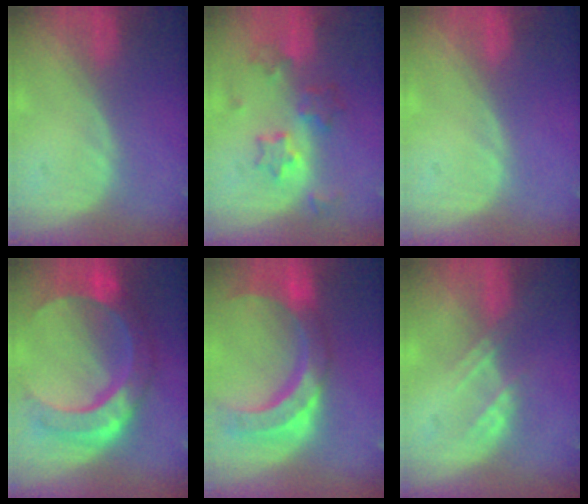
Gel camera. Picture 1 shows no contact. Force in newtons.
{"total": 7.0, "press": 6.2, "slide": 3.2}
{"total": 0.0}
{"total": 10.9, "press": 10.8, "slide": 1.1}
{"total": 11.4, "press": 9.6, "slide": 6.0}
{"total": 2.7, "press": 2.7, "slide": 0.3}